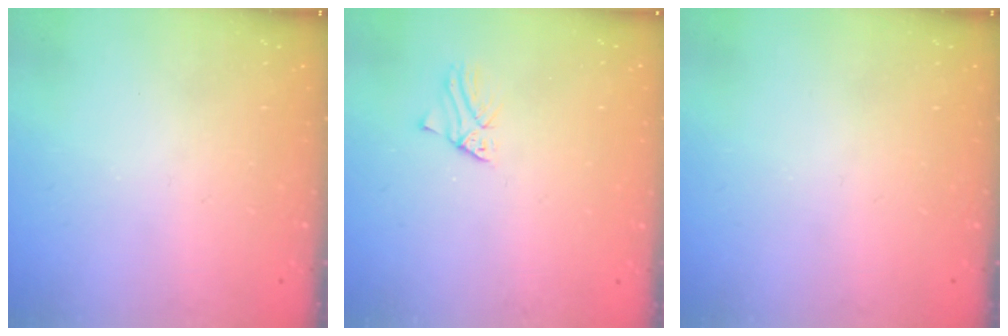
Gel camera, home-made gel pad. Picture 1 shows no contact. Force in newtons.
{"total": 1.2, "press": 1.2, "slide": 0.2}
{"total": 0.0}